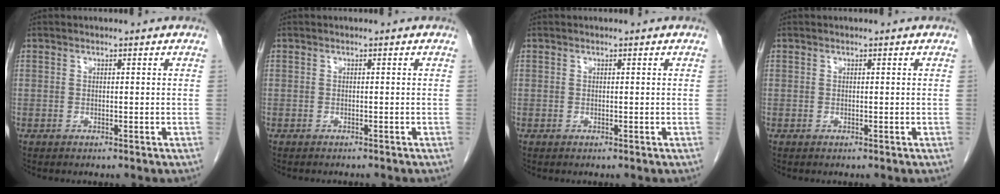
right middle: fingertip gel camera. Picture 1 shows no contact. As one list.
[{"total": 2.5, "force": [-2.3, 0.5, 0.9], "torque": [-0.015, -0.003, -0.026]}, {"total": 0.0}, {"total": 0.0}]